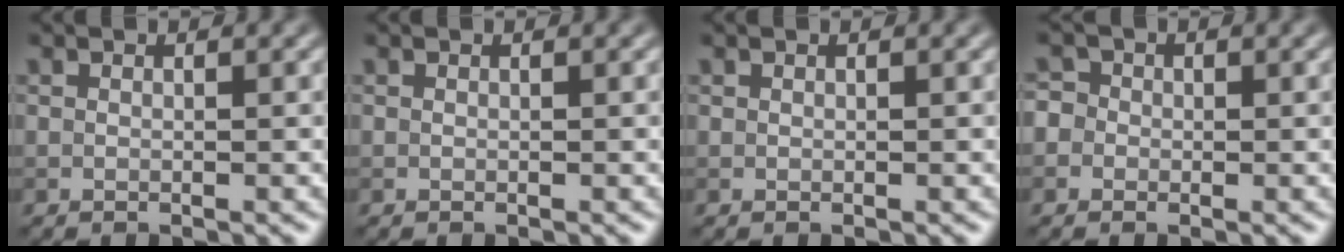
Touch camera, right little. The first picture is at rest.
{"total": 0.0}
{"total": 0.0}
{"total": 2.7, "force": [0.2, 2.5, 0.9], "torque": [0.007, 0.019, -0.030]}